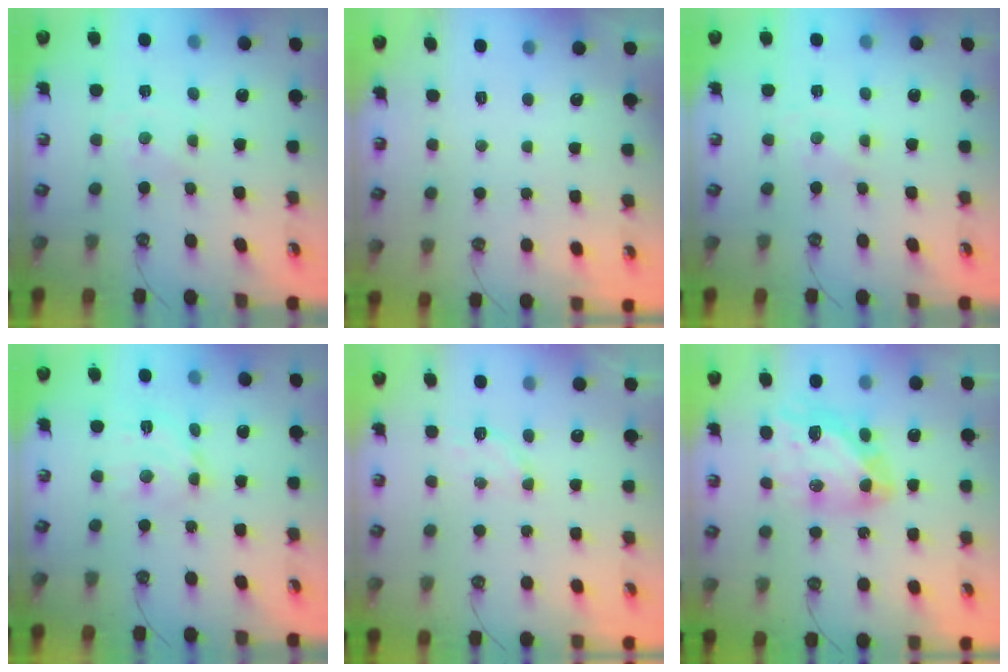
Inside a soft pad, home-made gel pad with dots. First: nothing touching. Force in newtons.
{"total": 0.0}
{"total": 0.0}
{"total": 9.3, "press": 9.3, "slide": 0.7}
{"total": 3.3, "press": 3.2, "slide": 0.5}
{"total": 13.8, "press": 13.8, "slide": 1.5}